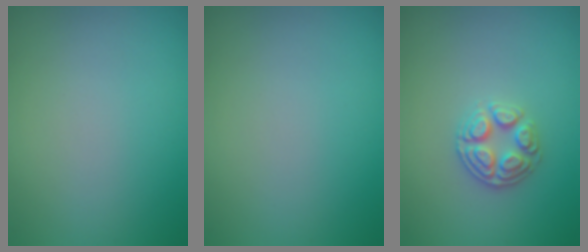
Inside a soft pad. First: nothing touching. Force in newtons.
{"total": 0.0}
{"total": 2.9, "press": 2.8, "slide": 0.7}